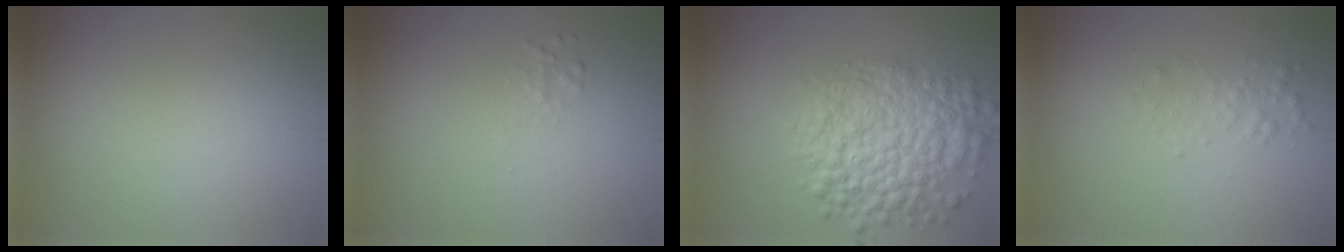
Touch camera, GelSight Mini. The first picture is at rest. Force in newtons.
{"total": 0.6, "press": 0.6, "slide": 0.0}
{"total": 7.8, "press": 7.8, "slide": 0.3}
{"total": 1.3, "press": 1.3, "slide": 0.0}